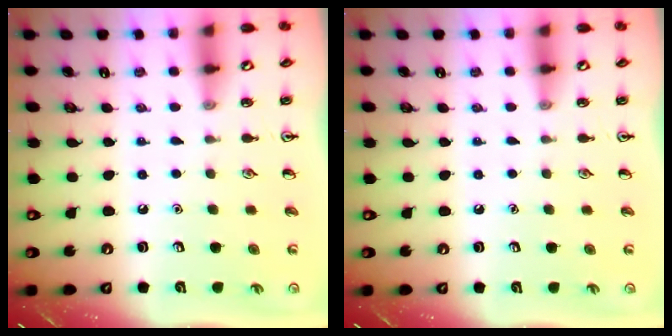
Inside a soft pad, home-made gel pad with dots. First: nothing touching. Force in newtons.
{"total": 0.0}